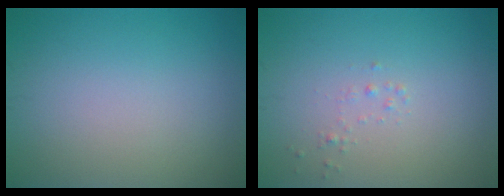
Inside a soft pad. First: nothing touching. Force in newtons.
{"total": 0.6, "press": 0.6, "slide": 0.0}